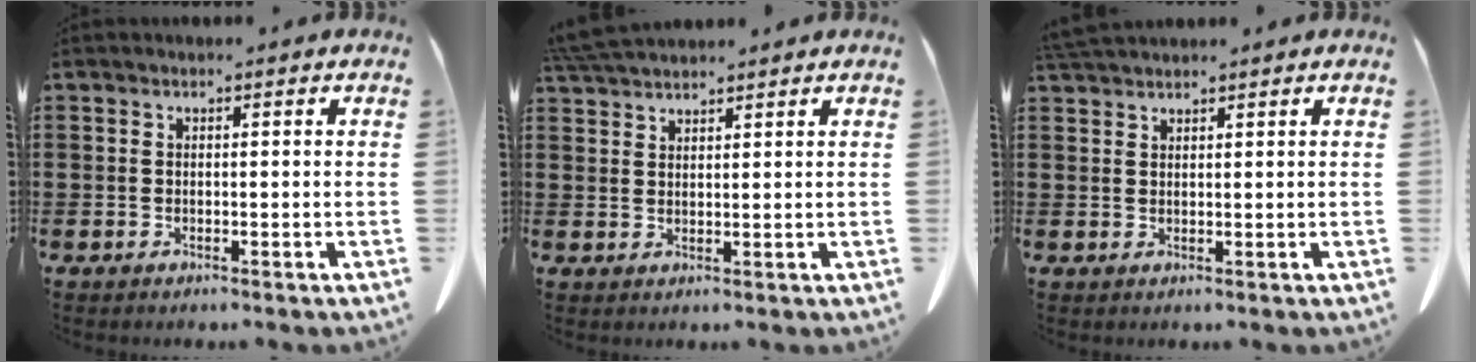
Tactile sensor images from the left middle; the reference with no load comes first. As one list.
[{"total": 4.1, "force": [4.0, 0.4, 1.2], "torque": [-0.034, -0.005, 0.076]}, {"total": 2.4, "force": [2.2, 0.3, 0.7], "torque": [-0.020, -0.001, 0.044]}]